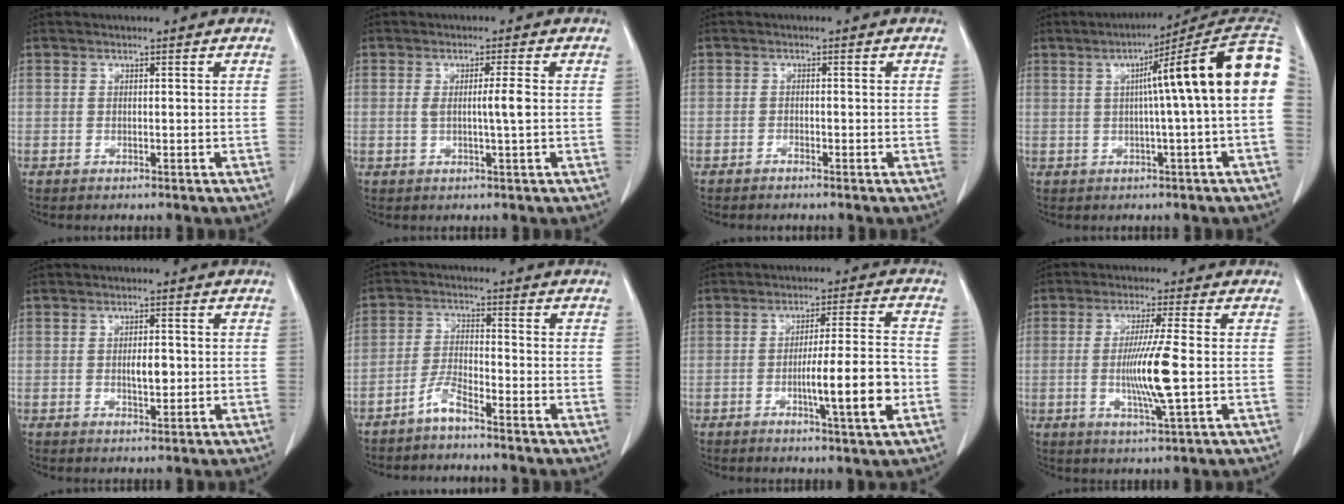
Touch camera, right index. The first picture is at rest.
{"total": 3.2, "force": [0.1, -0.4, 3.1], "torque": [-0.057, -0.004, 0.001]}
{"total": 0.6, "force": [-0.6, 0.1, 0.2], "torque": [-0.003, 0.001, -0.011]}
{"total": 15.5, "force": [2.5, -0.1, 15.3], "torque": [-0.201, 0.044, 0.025]}
{"total": 3.0, "force": [-0.1, 1.1, 2.8], "torque": [-0.047, -0.001, 0.001]}
{"total": 3.9, "force": [-3.2, 0.2, 2.1], "torque": [-0.047, -0.002, -0.069]}
{"total": 9.9, "force": [-2.8, -0.2, 9.5], "torque": [-0.147, -0.005, -0.046]}
{"total": 8.8, "force": [-0.9, -0.4, 8.7], "torque": [-0.167, -0.015, -0.018]}